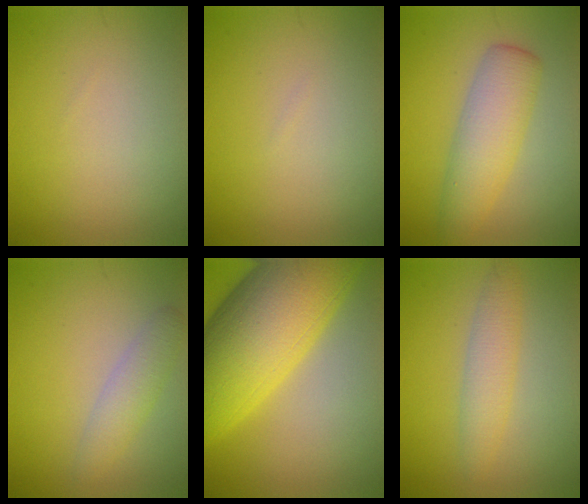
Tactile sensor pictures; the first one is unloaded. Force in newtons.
{"total": 0.0}
{"total": 5.0, "press": 5.0, "slide": 0.1}
{"total": 2.5, "press": 2.5, "slide": 0.2}
{"total": 15.0, "press": 15.0, "slide": 0.4}
{"total": 2.7, "press": 2.7, "slide": 0.0}